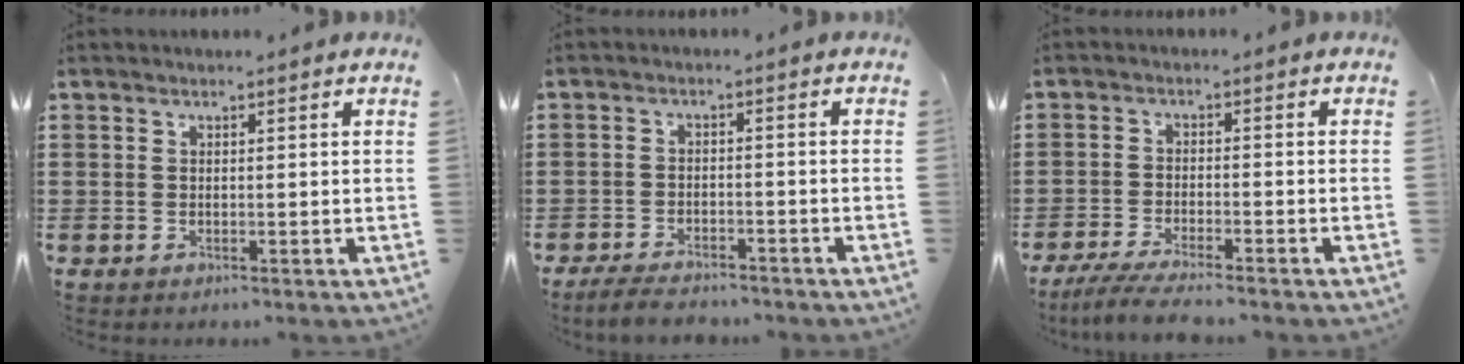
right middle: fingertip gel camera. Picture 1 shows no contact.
{"total": 3.7, "force": [-3.5, 0.5, 1.0], "torque": [-0.026, -0.002, -0.072]}
{"total": 4.5, "force": [-4.0, -0.1, 2.0], "torque": [-0.055, -0.019, -0.081]}